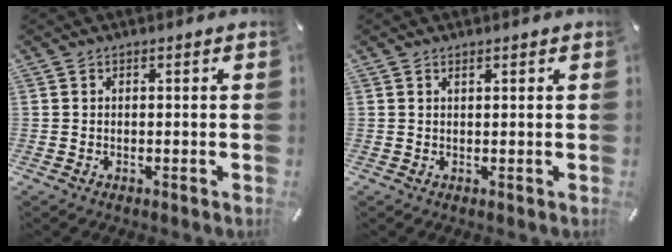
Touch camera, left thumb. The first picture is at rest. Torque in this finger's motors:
{"motor_torque": [0.19, 0.14, 0.05, -0.02, -0.01]}